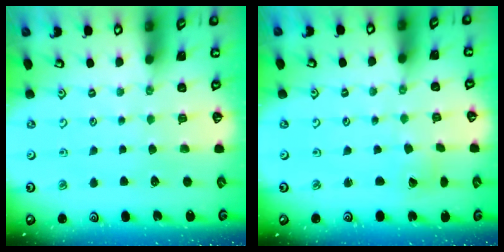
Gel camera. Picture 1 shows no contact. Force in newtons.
{"total": 0.9, "press": 0.9, "slide": 0.0}